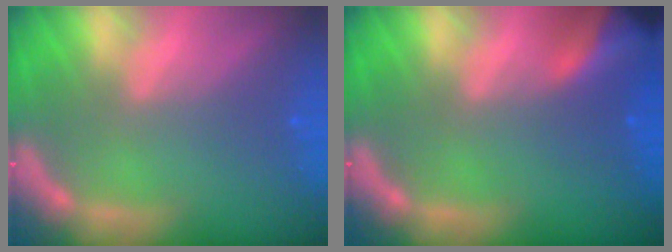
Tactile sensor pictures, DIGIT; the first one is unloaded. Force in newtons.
{"total": 6.9}